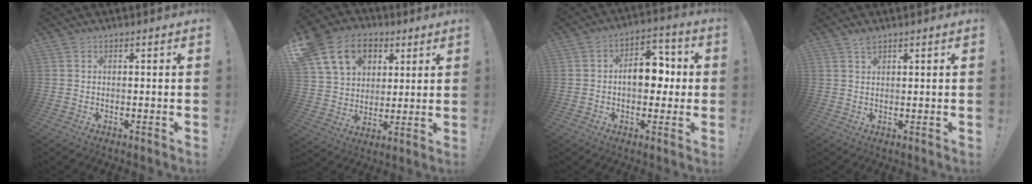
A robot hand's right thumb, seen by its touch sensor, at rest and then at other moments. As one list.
[{"total": 18.3, "force": [8.2, 13.7, 8.9], "torque": [-0.139, -0.022, 0.164]}, {"total": 11.8, "force": [0.0, 7.7, 8.9], "torque": [-0.113, 0.015, 0.001]}, {"total": 1.8, "force": [1.4, 0.5, 0.9], "torque": [-0.006, -0.007, 0.024]}]